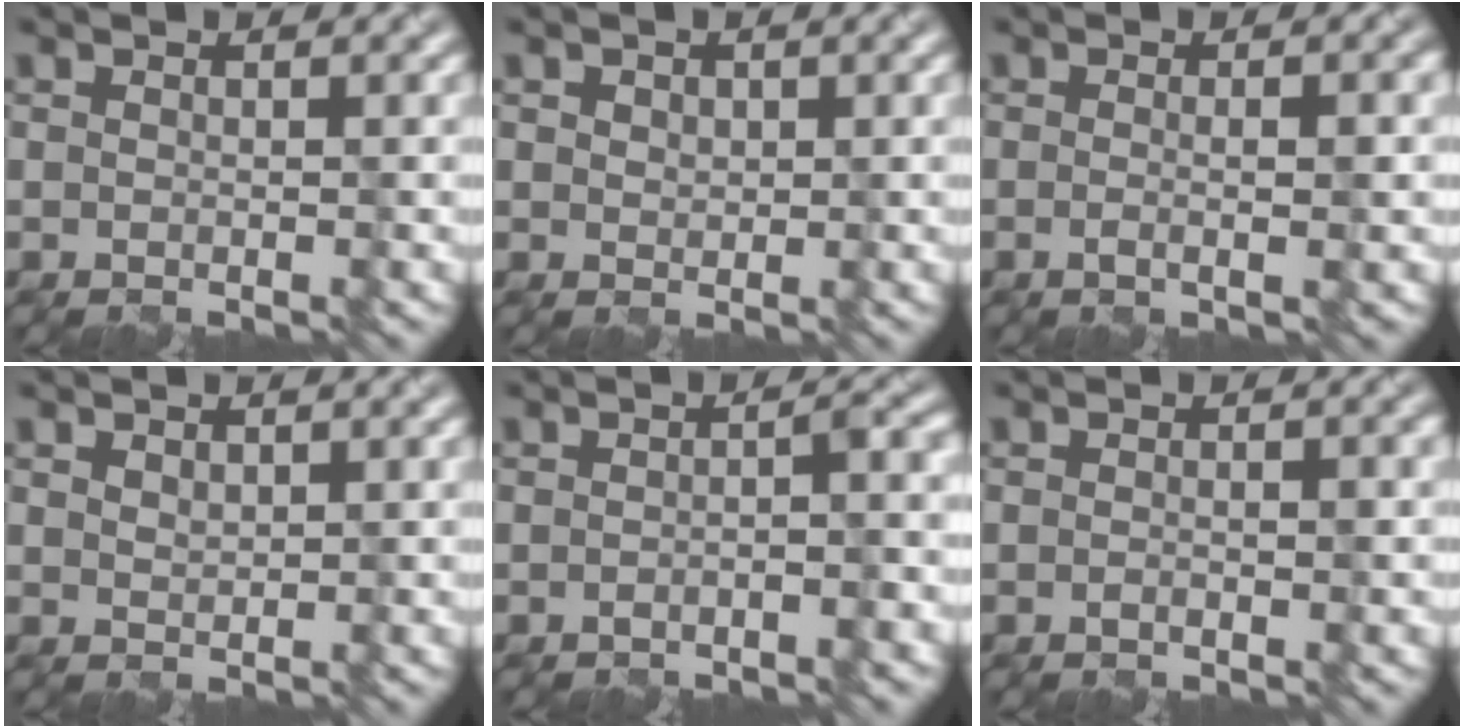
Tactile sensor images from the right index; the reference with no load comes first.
{"total": 0.9, "force": [0.6, 0.7, -0.1], "torque": [0.004, 0.004, 0.009]}
{"total": 3.3, "force": [-0.1, 1.2, 3.1], "torque": [-0.031, 0.003, -0.008]}
{"total": 0.9, "force": [0.7, 0.4, -0.2], "torque": [0.002, 0.002, 0.016]}
{"total": 3.1, "force": [-0.9, 0.8, 2.8], "torque": [-0.029, 0.007, -0.016]}
{"total": 1.8, "force": [-0.2, 0.7, 1.7], "torque": [-0.013, 0.000, -0.008]}